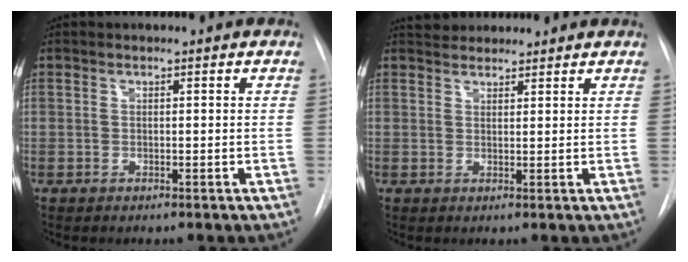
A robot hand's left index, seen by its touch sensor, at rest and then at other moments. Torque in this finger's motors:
{"motor_torque": [0.11, -0.15, -0.34, 0.02]}